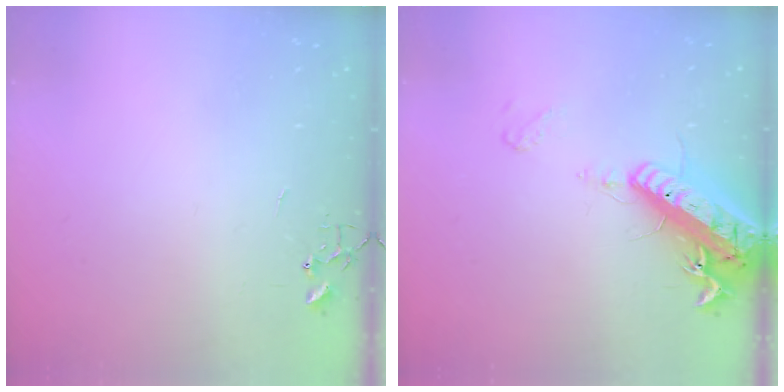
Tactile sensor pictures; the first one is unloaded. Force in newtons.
{"total": 18.9, "press": 18.5, "slide": 3.7}